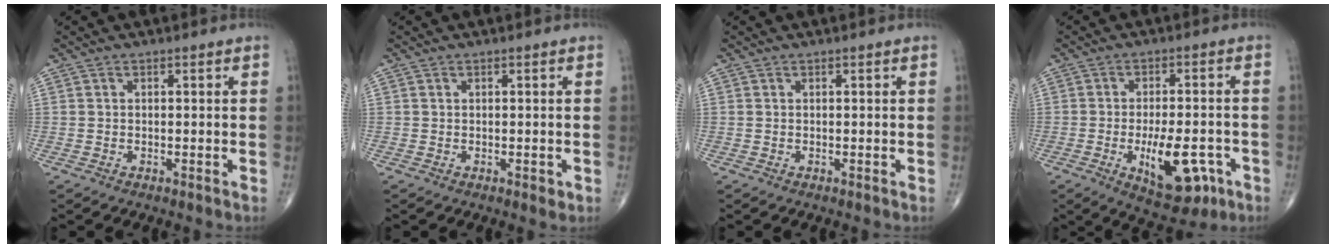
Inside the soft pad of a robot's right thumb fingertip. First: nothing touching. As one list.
[{"total": 0.9, "force": [-0.1, 0.6, 0.7], "torque": [-0.006, -0.002, 0.000]}, {"total": 0.0}, {"total": 11.7, "force": [-4.3, 5.5, 9.3], "torque": [-0.114, 0.011, -0.050]}]